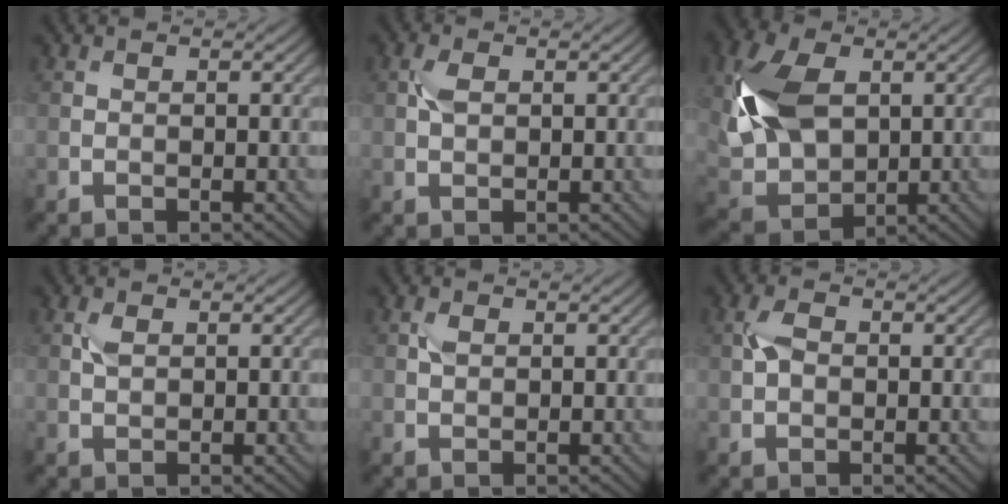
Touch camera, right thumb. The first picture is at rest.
{"total": 2.0, "force": [0.5, 1.3, 1.5], "torque": [-0.038, 0.002, 0.009]}
{"total": 12.0, "force": [2.5, 8.0, 8.6], "torque": [-0.224, 0.007, 0.044]}
{"total": 1.6, "force": [0.6, 0.9, 1.2], "torque": [-0.031, 0.001, 0.012]}
{"total": 1.3, "force": [0.4, 0.8, 0.9], "torque": [-0.022, 0.001, 0.009]}
{"total": 2.7, "force": [0.3, 1.9, 1.9], "torque": [-0.044, 0.004, 0.004]}